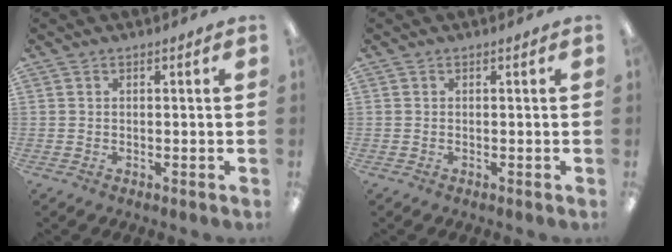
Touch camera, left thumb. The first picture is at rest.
{"total": 0.0}